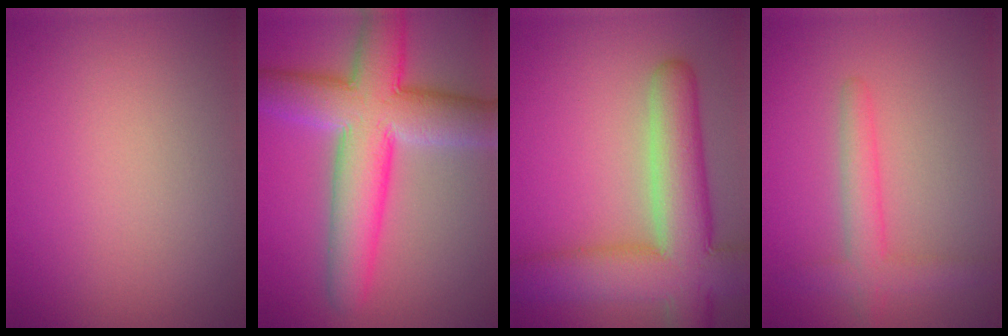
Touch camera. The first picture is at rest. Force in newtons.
{"total": 10.1, "press": 10.1, "slide": 0.3}
{"total": 9.7, "press": 9.7, "slide": 0.7}
{"total": 2.8, "press": 2.8, "slide": 0.2}